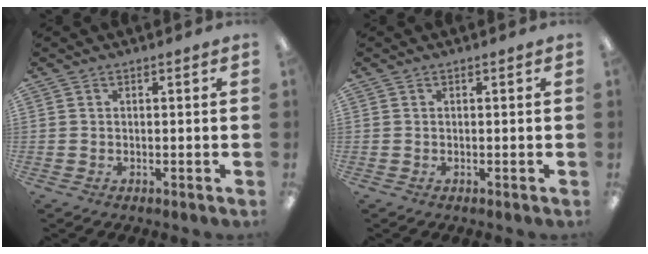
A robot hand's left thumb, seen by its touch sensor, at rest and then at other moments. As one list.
[{"total": 0.0}]